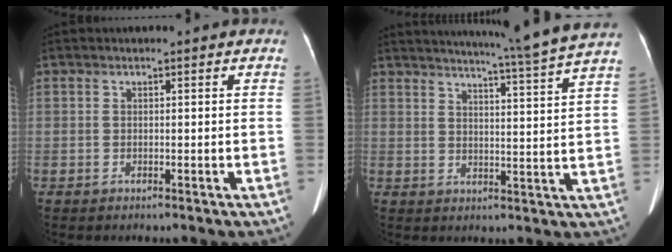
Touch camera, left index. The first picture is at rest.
{"total": 15.8, "force": [14.1, -2.6, 6.7], "torque": [-0.112, -0.049, 0.170]}